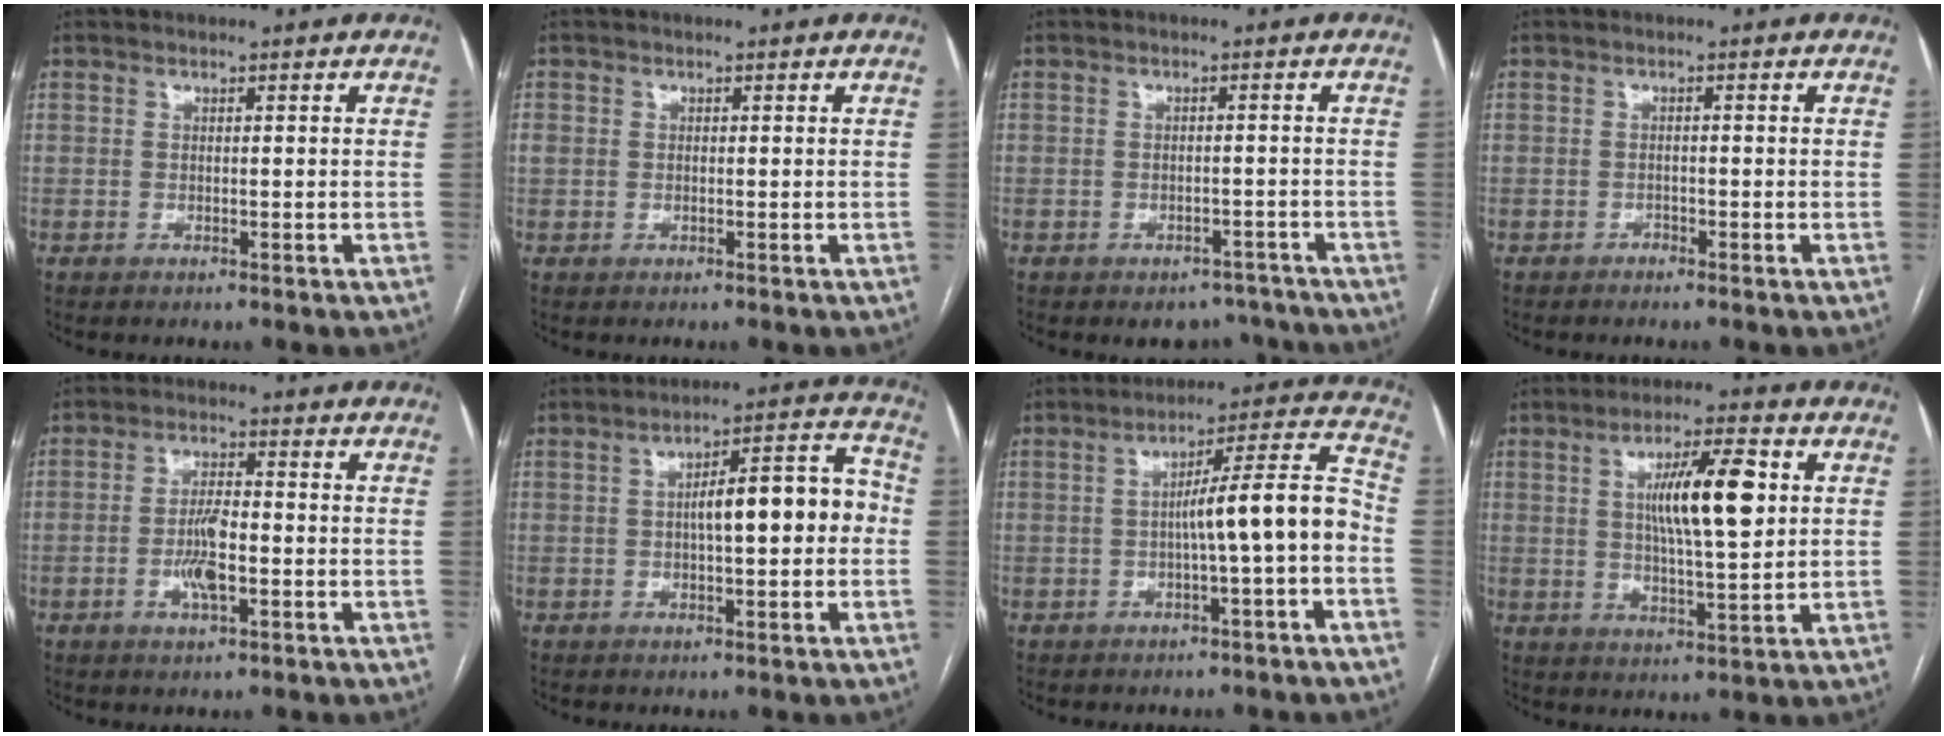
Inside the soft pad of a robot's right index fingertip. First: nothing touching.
{"total": 1.3, "force": [0.2, 1.2, 0.6], "torque": [-0.017, 0.016, 0.009]}
{"total": 4.8, "force": [-4.1, 2.4, 0.5], "torque": [0.014, 0.014, -0.050]}
{"total": 0.7, "force": [-0.7, 0.2, 0.1], "torque": [-0.003, 0.001, -0.013]}
{"total": 5.6, "force": [-1.5, 1.5, 5.1], "torque": [-0.102, 0.002, -0.025]}
{"total": 10.3, "force": [-0.2, 2.7, 9.9], "torque": [-0.143, 0.041, -0.003]}
{"total": 10.0, "force": [-2.1, 0.0, 9.8], "torque": [-0.141, 0.031, -0.033]}
{"total": 11.0, "force": [2.5, 1.9, 10.5], "torque": [-0.181, 0.006, 0.042]}